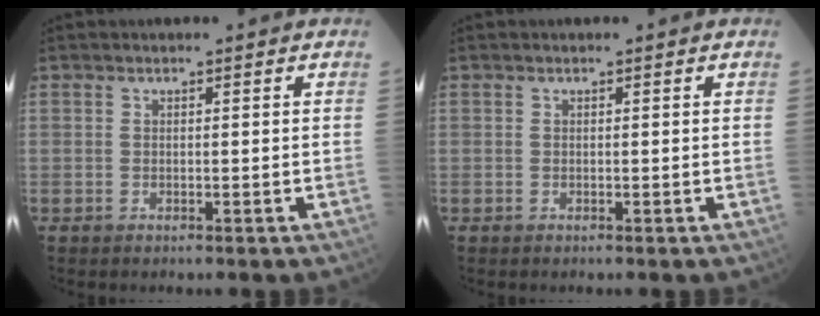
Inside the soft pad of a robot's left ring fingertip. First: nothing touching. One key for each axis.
{"total": 0.0}